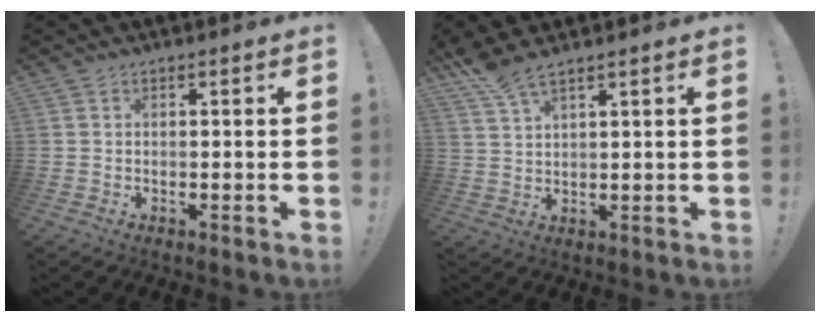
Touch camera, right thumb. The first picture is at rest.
{"total": 5.8, "force": [4.7, 0.7, 3.2], "torque": [-0.066, -0.027, 0.087]}